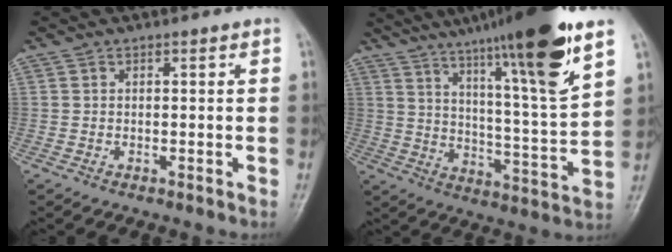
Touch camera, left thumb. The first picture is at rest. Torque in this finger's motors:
{"motor_torque": [1.29, 0.07, 1.74, -1.02, 0.32]}